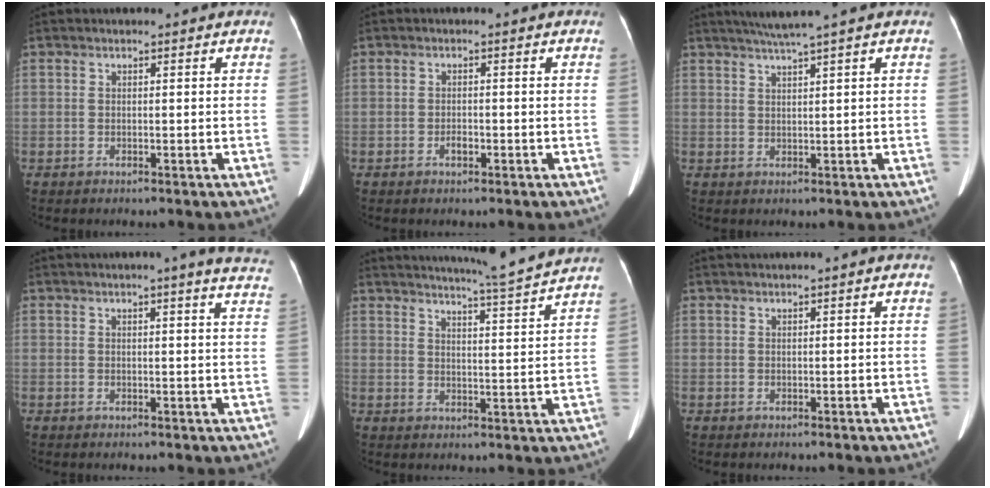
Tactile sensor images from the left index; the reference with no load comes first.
{"total": 2.0, "force": [-1.9, 0.6, 0.5], "torque": [-0.010, 0.002, -0.026]}
{"total": 3.9, "force": [2.9, -1.1, 2.2], "torque": [-0.044, 0.004, 0.056]}
{"total": 11.1, "force": [9.6, 0.0, 5.7], "torque": [-0.061, -0.017, 0.084]}
{"total": 10.6, "force": [9.7, -2.0, 3.6], "torque": [-0.067, -0.023, 0.133]}
{"total": 1.6, "force": [1.2, -0.3, 1.0], "torque": [-0.019, 0.019, 0.023]}